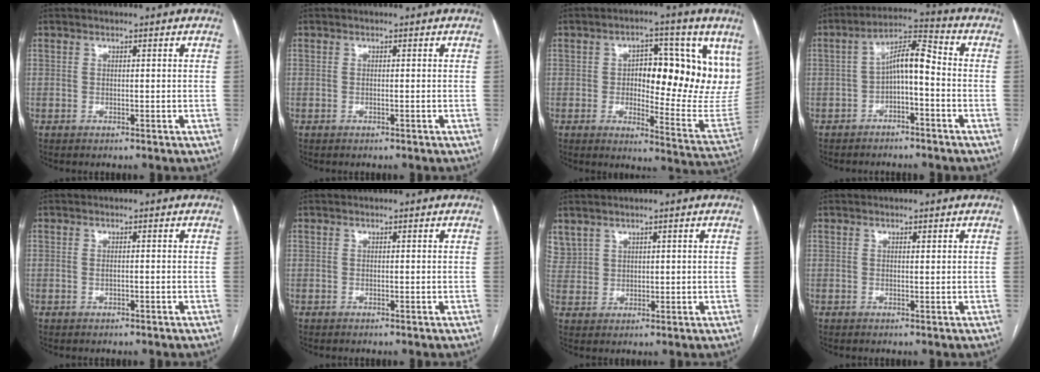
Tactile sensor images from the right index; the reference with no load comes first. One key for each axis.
{"total": 0.0}
{"total": 17.9, "fx": 5.5, "fy": 7.3, "fz": 15.4, "tx": -0.197, "ty": 0.007, "tz": 0.079}
{"total": 7.1, "fx": -1.3, "fy": 2.0, "fz": 6.7, "tx": -0.122, "ty": 0.031, "tz": -0.023}
{"total": 0.6, "fx": -0.1, "fy": 0.2, "fz": 0.5, "tx": -0.014, "ty": -0.001, "tz": -0.001}
{"total": 0.0}
{"total": 5.5, "fx": 3.9, "fy": 3.7, "fz": 1.1, "tx": -0.027, "ty": 0.013, "tz": 0.091}
{"total": 0.6, "fx": 0.4, "fy": 0.1, "fz": 0.4, "tx": -0.008, "ty": -0.003, "tz": 0.006}